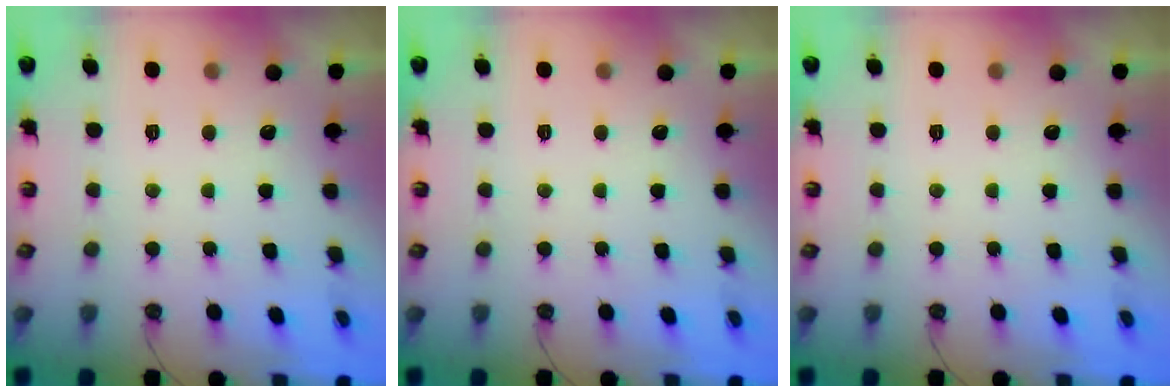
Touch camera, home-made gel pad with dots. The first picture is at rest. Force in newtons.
{"total": 0.0}
{"total": 0.0}